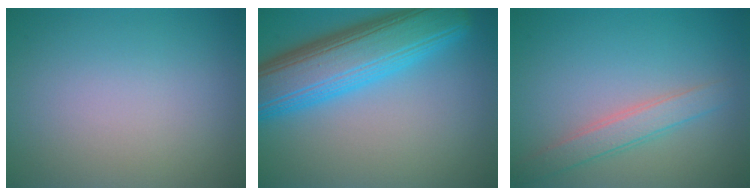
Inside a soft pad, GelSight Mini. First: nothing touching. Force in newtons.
{"total": 9.8, "press": 9.8, "slide": 0.3}
{"total": 2.5, "press": 2.5, "slide": 0.1}